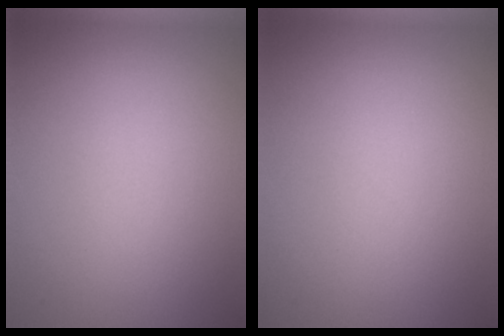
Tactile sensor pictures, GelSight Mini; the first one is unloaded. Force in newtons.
{"total": 0.0}